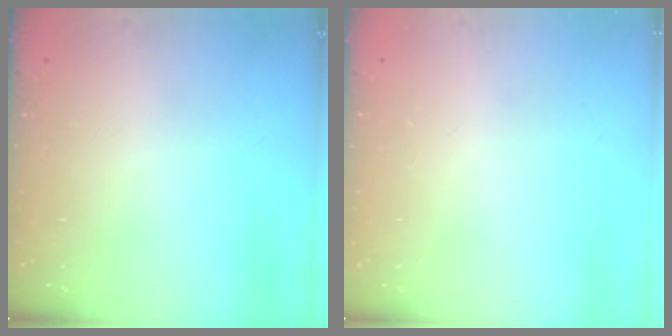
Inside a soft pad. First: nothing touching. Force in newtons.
{"total": 0.0}